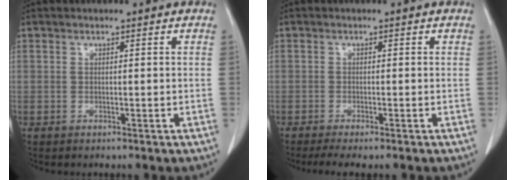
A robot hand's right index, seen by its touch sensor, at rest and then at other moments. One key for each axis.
{"total": 3.6, "fx": -2.9, "fy": 0.1, "fz": 2.2, "tx": -0.033, "ty": -0.008, "tz": -0.045}